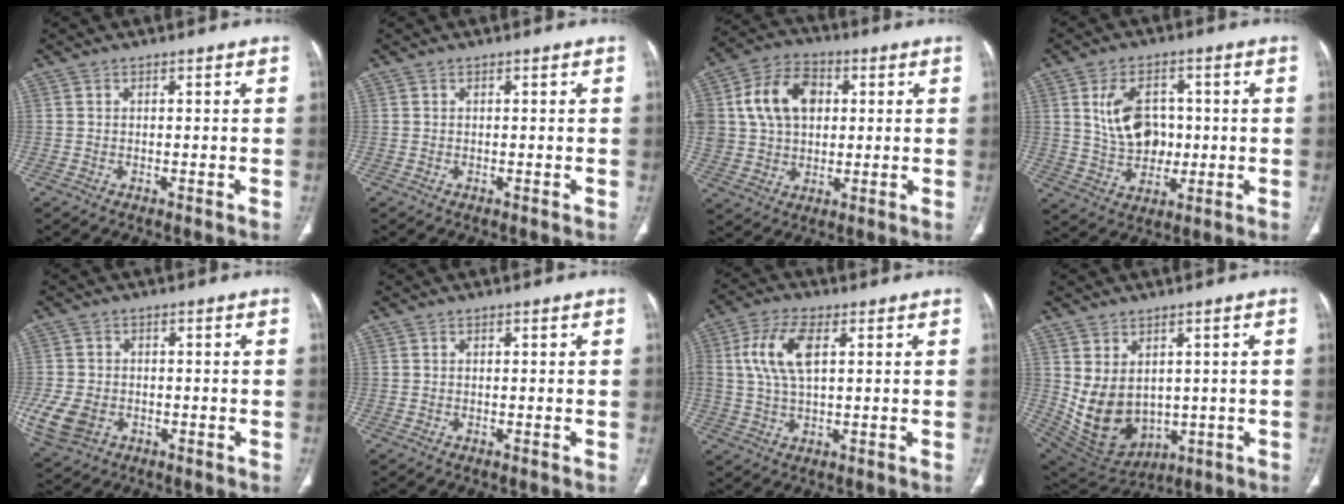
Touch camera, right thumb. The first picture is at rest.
{"total": 0.0}
{"total": 14.8, "force": [3.2, 10.8, 9.5], "torque": [-0.155, 0.015, 0.057]}
{"total": 10.6, "force": [1.5, 7.7, 7.0], "torque": [-0.098, -0.001, 0.037]}
{"total": 8.9, "force": [-2.6, 6.8, 5.2], "torque": [-0.116, 0.003, -0.039]}
{"total": 0.0}
{"total": 9.5, "force": [2.3, 4.6, 8.0], "torque": [-0.171, 0.009, 0.043]}
{"total": 12.1, "force": [0.8, 9.1, 8.0], "torque": [-0.126, -0.011, 0.056]}